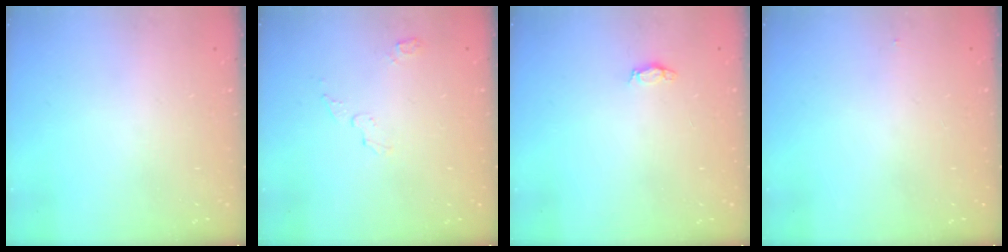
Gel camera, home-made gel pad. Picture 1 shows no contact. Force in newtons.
{"total": 4.1, "press": 4.1, "slide": 0.4}
{"total": 2.9, "press": 2.9, "slide": 0.4}
{"total": 5.7, "press": 1.1, "slide": 5.6}